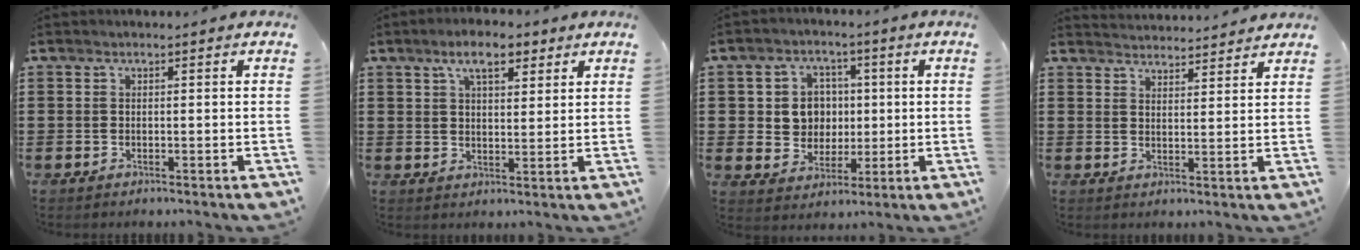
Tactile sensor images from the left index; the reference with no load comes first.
{"total": 6.5, "force": [4.2, 2.4, 4.3], "torque": [-0.080, 0.005, 0.072]}
{"total": 6.4, "force": [0.9, 5.9, 2.4], "torque": [-0.064, 0.015, 0.014]}
{"total": 3.2, "force": [3.1, -0.2, -0.2], "torque": [-0.005, -0.017, 0.058]}